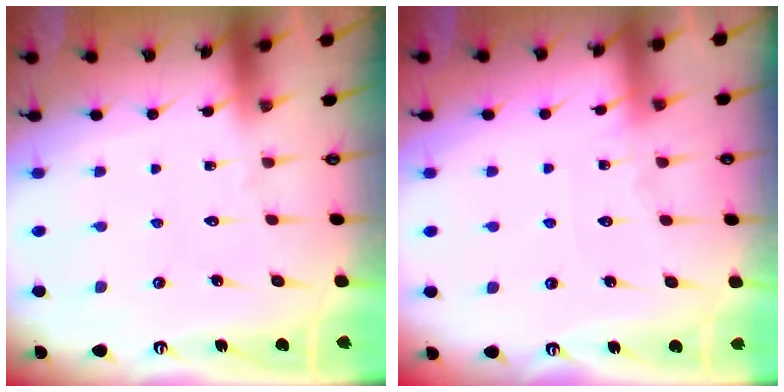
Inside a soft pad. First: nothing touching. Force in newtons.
{"total": 4.8, "press": 4.7, "slide": 0.7}